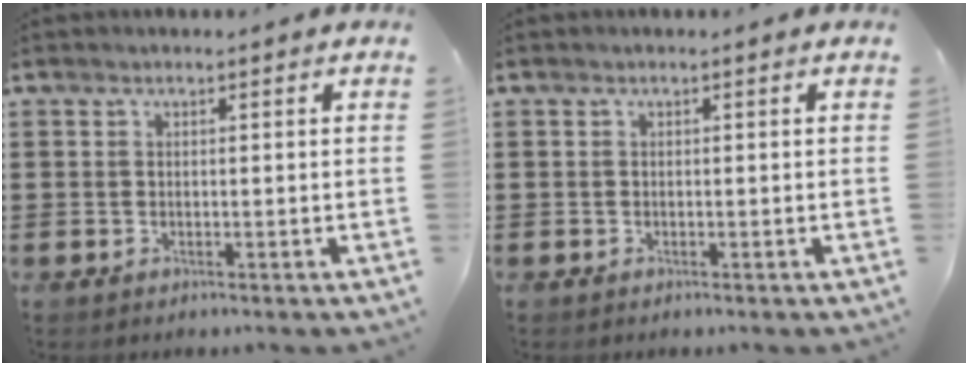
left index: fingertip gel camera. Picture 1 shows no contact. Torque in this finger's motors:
{"motor_torque": [0.00, 0.00, 0.00, 0.00]}